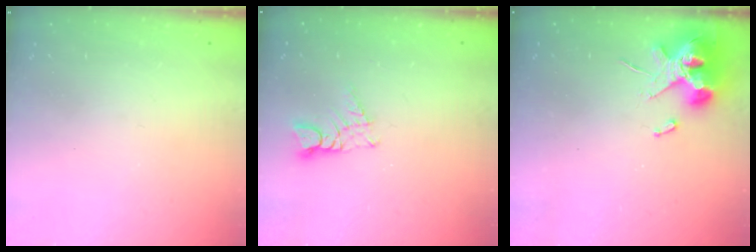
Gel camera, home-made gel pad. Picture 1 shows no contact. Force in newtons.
{"total": 3.2, "press": 3.2, "slide": 0.1}
{"total": 12.6, "press": 12.5, "slide": 1.6}